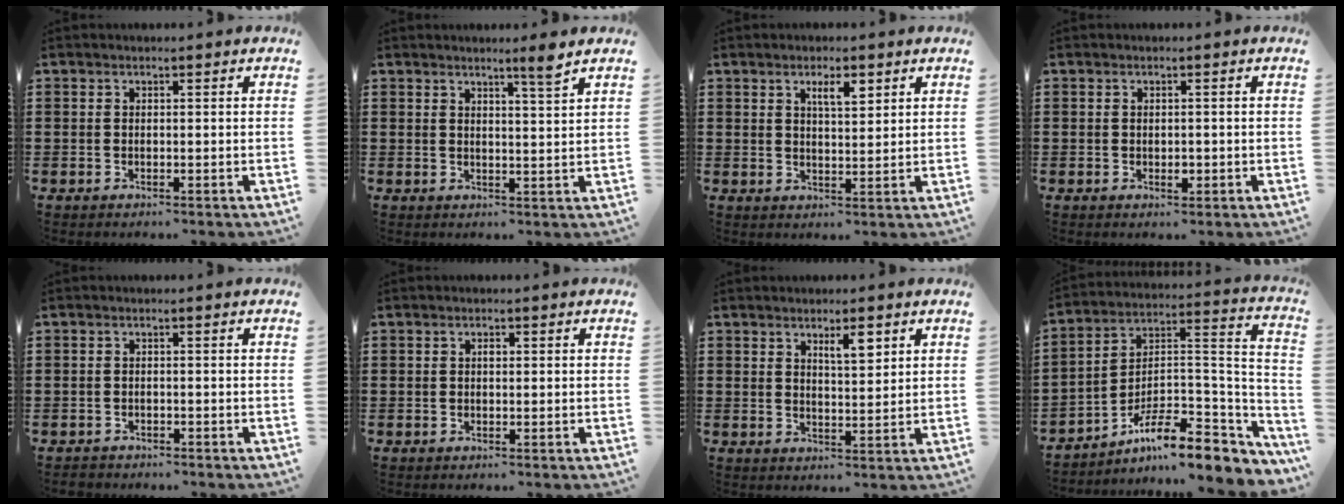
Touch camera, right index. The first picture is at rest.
{"total": 3.5, "force": [2.7, -0.5, 2.2], "torque": [-0.040, -0.005, 0.044]}
{"total": 3.6, "force": [2.0, 1.1, 2.7], "torque": [-0.043, -0.001, 0.030]}
{"total": 1.4, "force": [-0.2, 0.7, 1.1], "torque": [-0.021, 0.002, -0.003]}
{"total": 0.9, "force": [-0.8, 0.3, -0.1], "torque": [-0.001, 0.004, -0.019]}
{"total": 0.7, "force": [0.1, 0.4, 0.6], "torque": [-0.012, -0.001, 0.002]}
{"total": 3.7, "force": [2.2, 1.1, 2.8], "torque": [-0.042, 0.000, 0.033]}
{"total": 11.1, "force": [-7.9, 3.6, 7.0], "torque": [-0.112, 0.015, -0.144]}